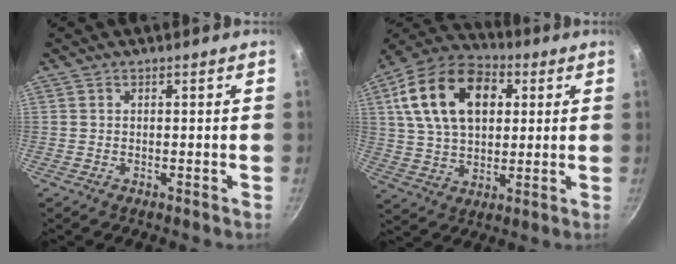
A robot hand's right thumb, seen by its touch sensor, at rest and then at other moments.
{"total": 19.7, "force": [5.6, 12.8, 13.9], "torque": [-0.226, 0.010, 0.089]}